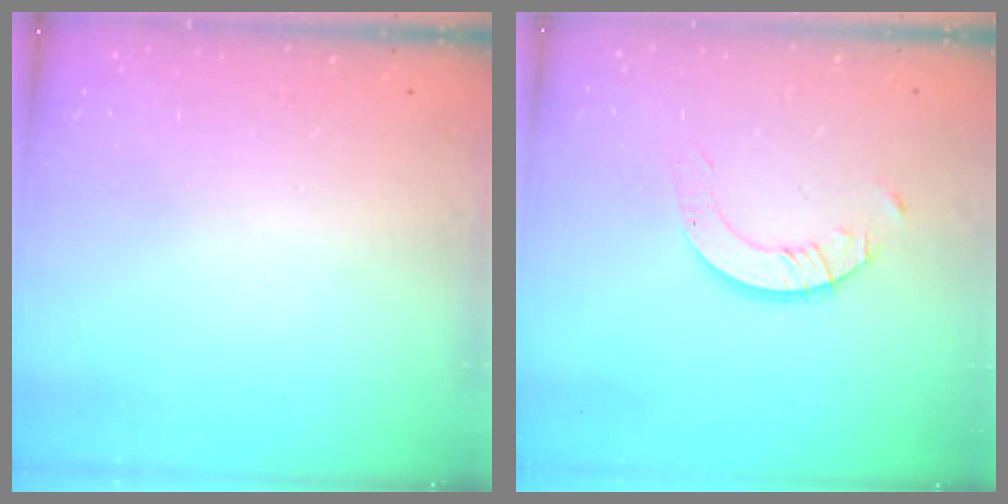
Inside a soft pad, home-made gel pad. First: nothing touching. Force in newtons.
{"total": 3.5, "press": 3.4, "slide": 0.4}